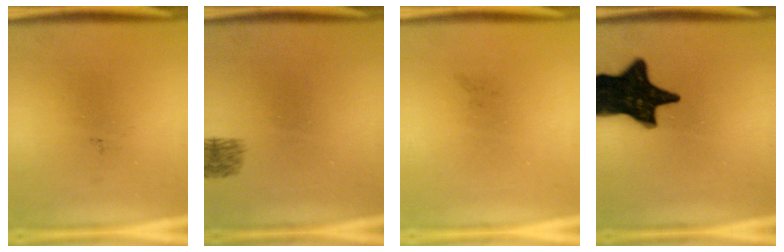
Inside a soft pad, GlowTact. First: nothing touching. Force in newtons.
{"total": 1.9}
{"total": 0.0}
{"total": 18.7}